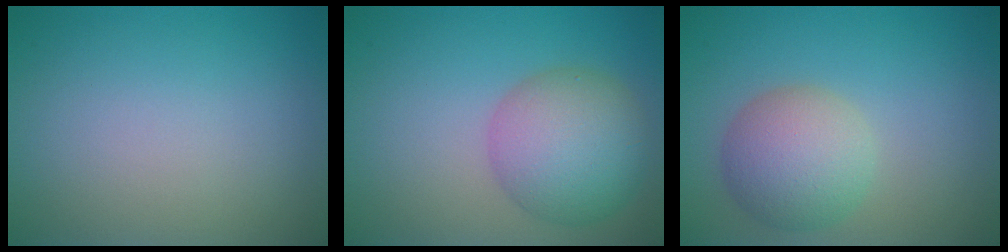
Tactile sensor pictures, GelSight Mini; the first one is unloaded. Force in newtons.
{"total": 6.5, "press": 6.5, "slide": 0.2}
{"total": 5.0, "press": 5.0, "slide": 0.3}